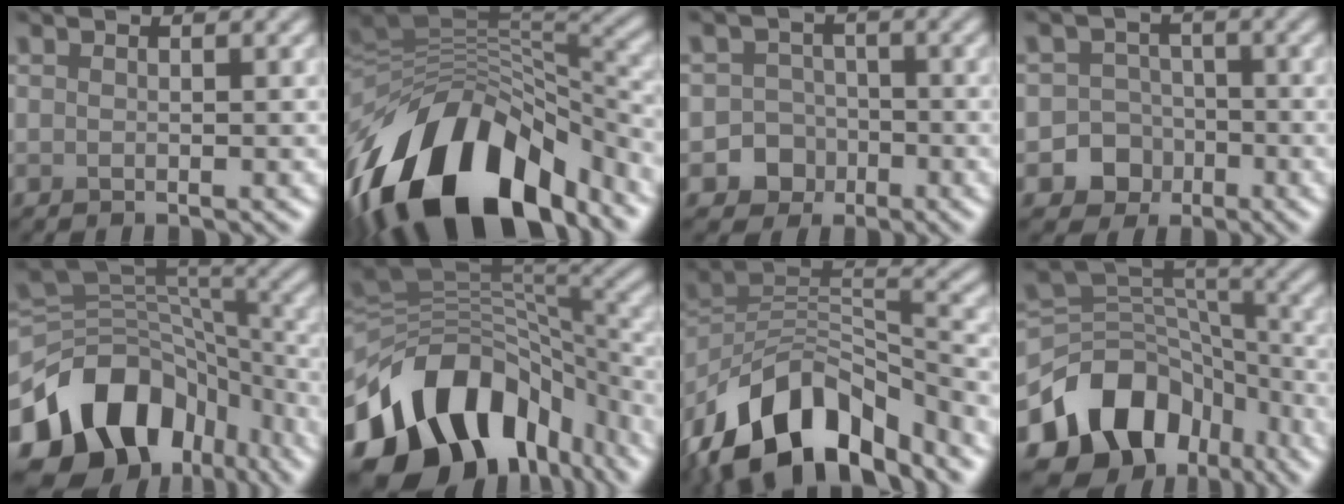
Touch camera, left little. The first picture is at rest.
{"total": 15.6, "force": [-7.8, 8.6, 10.4], "torque": [-0.194, 0.014, -0.128]}
{"total": 4.2, "force": [-1.9, 3.7, 0.6], "torque": [0.031, -0.003, -0.049]}
{"total": 5.1, "force": [-2.3, 4.5, 0.7], "torque": [0.026, -0.008, -0.060]}
{"total": 14.2, "force": [-7.3, 9.8, 7.2], "torque": [-0.147, 0.006, -0.129]}
{"total": 14.9, "force": [-8.1, 9.7, 7.9], "torque": [-0.141, -0.003, -0.130]}
{"total": 13.5, "force": [-9.2, 6.6, 7.5], "torque": [-0.136, 0.017, -0.182]}
{"total": 12.3, "force": [-6.8, 8.7, 5.5], "torque": [-0.100, 0.010, -0.120]}